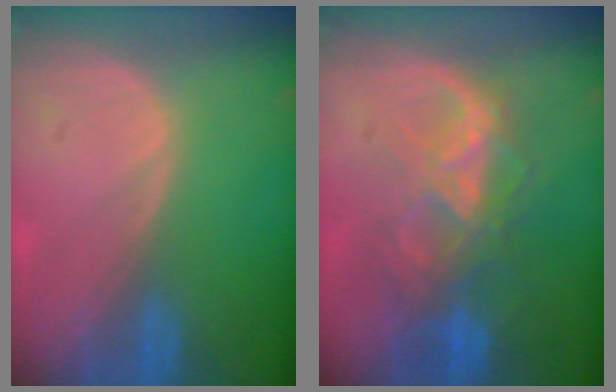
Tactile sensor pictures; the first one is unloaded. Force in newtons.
{"total": 8.6, "press": 7.5, "slide": 4.1}